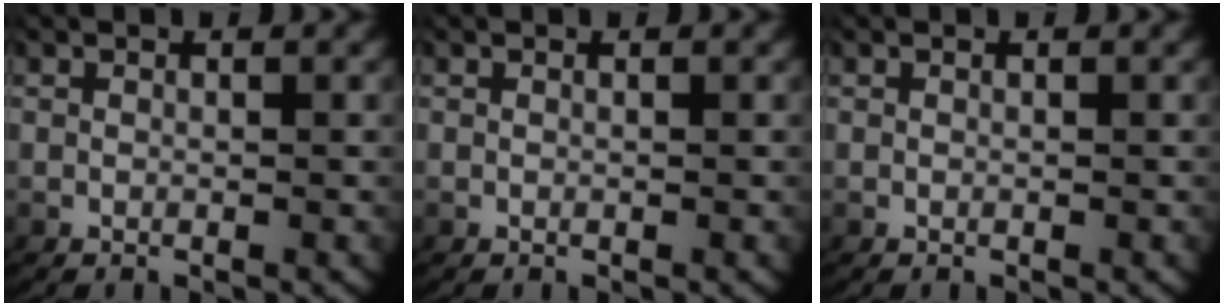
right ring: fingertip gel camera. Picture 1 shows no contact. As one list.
[{"total": 0.0}, {"total": 0.0}]